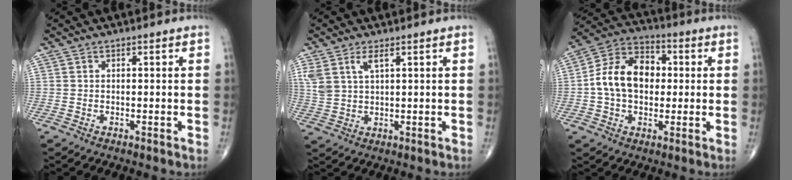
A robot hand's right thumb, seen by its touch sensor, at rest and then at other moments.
{"total": 4.8, "force": [2.6, 1.8, 3.6], "torque": [-0.084, -0.006, 0.060]}
{"total": 13.3, "force": [0.5, 9.3, 9.5], "torque": [-0.152, 0.029, -0.001]}